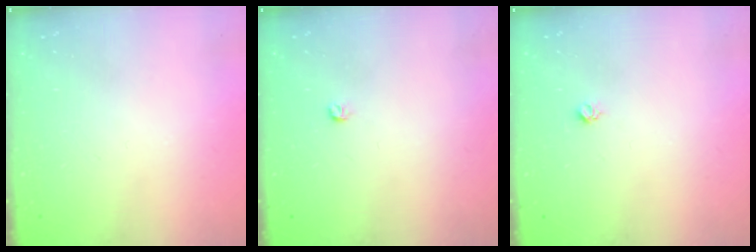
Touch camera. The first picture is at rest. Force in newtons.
{"total": 3.1, "press": 3.1, "slide": 0.5}
{"total": 3.0, "press": 2.9, "slide": 0.4}